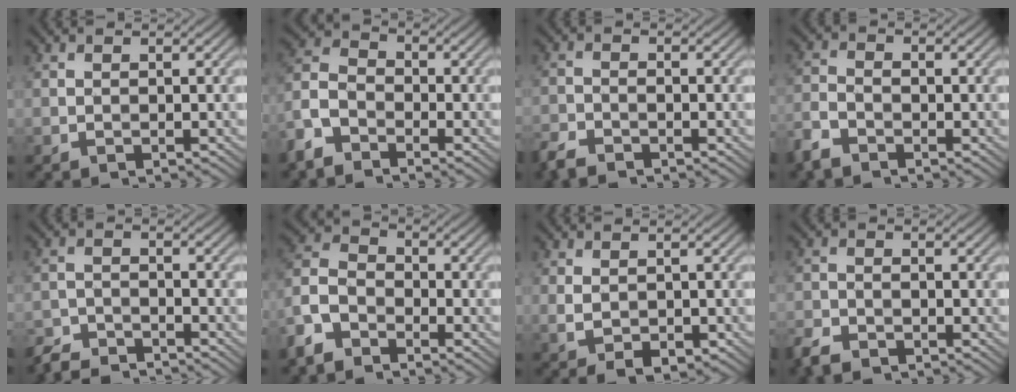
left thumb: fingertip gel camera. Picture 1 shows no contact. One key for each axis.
{"total": 6.6, "fx": -4.4, "fy": 3.7, "fz": 3.2, "tx": -0.089, "ty": -0.001, "tz": -0.105}
{"total": 3.3, "fx": -2.8, "fy": 1.0, "fz": 1.3, "tx": -0.030, "ty": -0.009, "tz": -0.064}
{"total": 4.0, "fx": -2.9, "fy": 2.0, "fz": 1.9, "tx": -0.046, "ty": -0.005, "tz": -0.074}
{"total": 4.4, "fx": -4.2, "fy": 0.8, "fz": 0.9, "tx": -0.016, "ty": -0.004, "tz": -0.089}
{"total": 7.3, "fx": -4.9, "fy": 4.1, "fz": 3.6, "tx": -0.095, "ty": -0.002, "tz": -0.118}
{"total": 3.1, "fx": -0.6, "fy": 1.8, "fz": 2.4, "tx": -0.052, "ty": -0.010, "tz": -0.003}
{"total": 3.5, "fx": -2.9, "fy": 1.5, "fz": 1.4, "tx": -0.030, "ty": -0.008, "tz": -0.067}